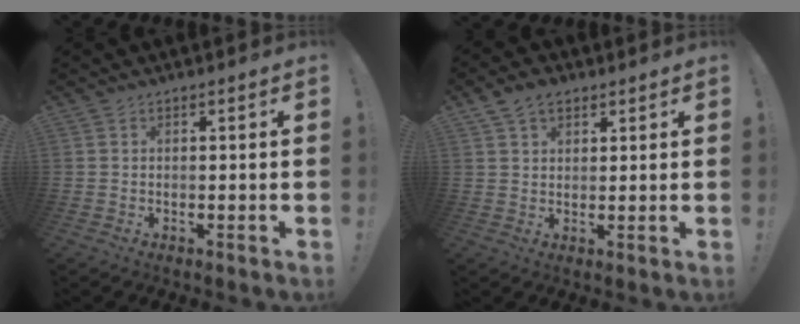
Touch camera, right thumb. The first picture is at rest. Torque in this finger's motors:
{"motor_torque": [0.00, 0.00, 0.00, 0.00, 0.00]}